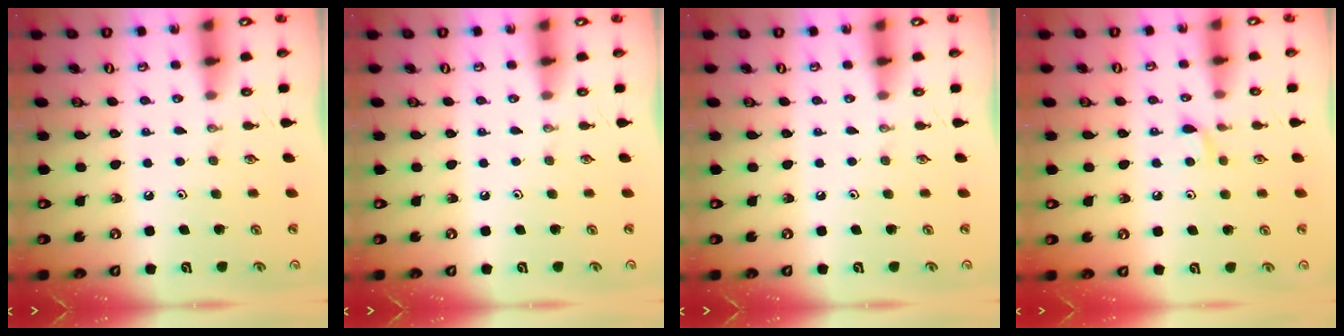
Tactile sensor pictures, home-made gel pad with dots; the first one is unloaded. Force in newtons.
{"total": 0.0}
{"total": 0.0}
{"total": 5.2, "press": 5.2, "slide": 0.6}